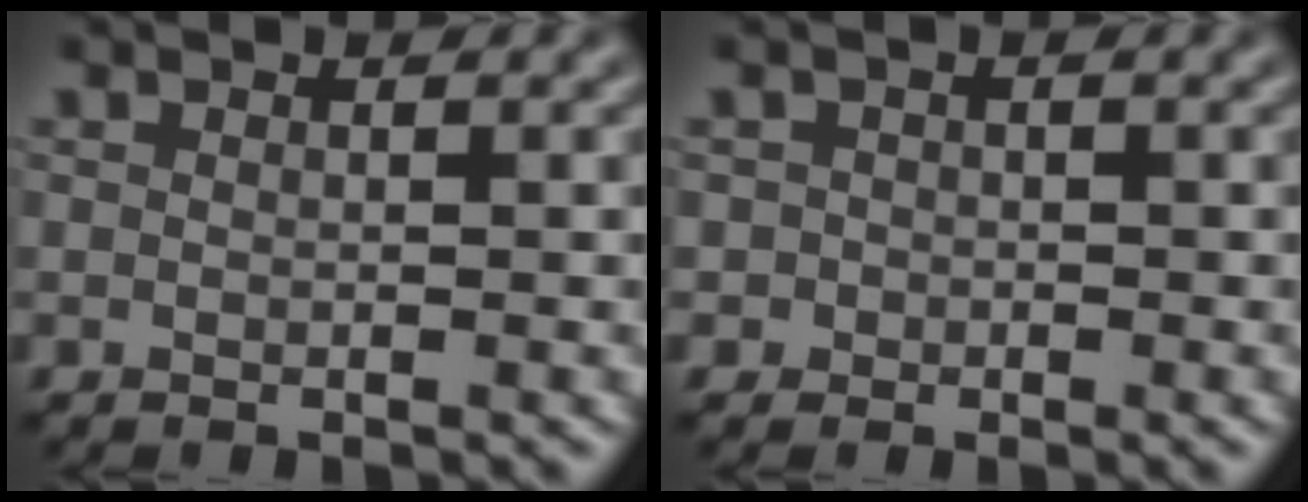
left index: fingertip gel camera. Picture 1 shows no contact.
{"total": 1.2, "force": [-0.4, 1.1, -0.2], "torque": [0.017, 0.003, -0.005]}